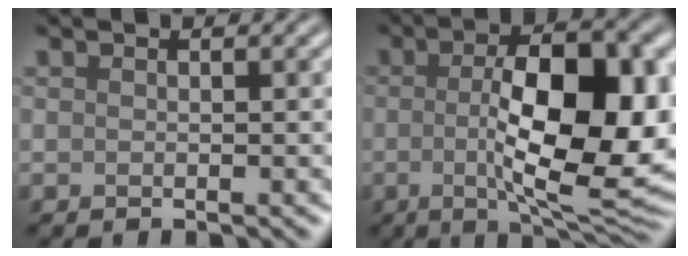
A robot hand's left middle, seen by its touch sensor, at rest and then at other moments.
{"total": 12.6, "force": [-0.1, 4.6, 11.7], "torque": [-0.171, -0.003, -0.002]}